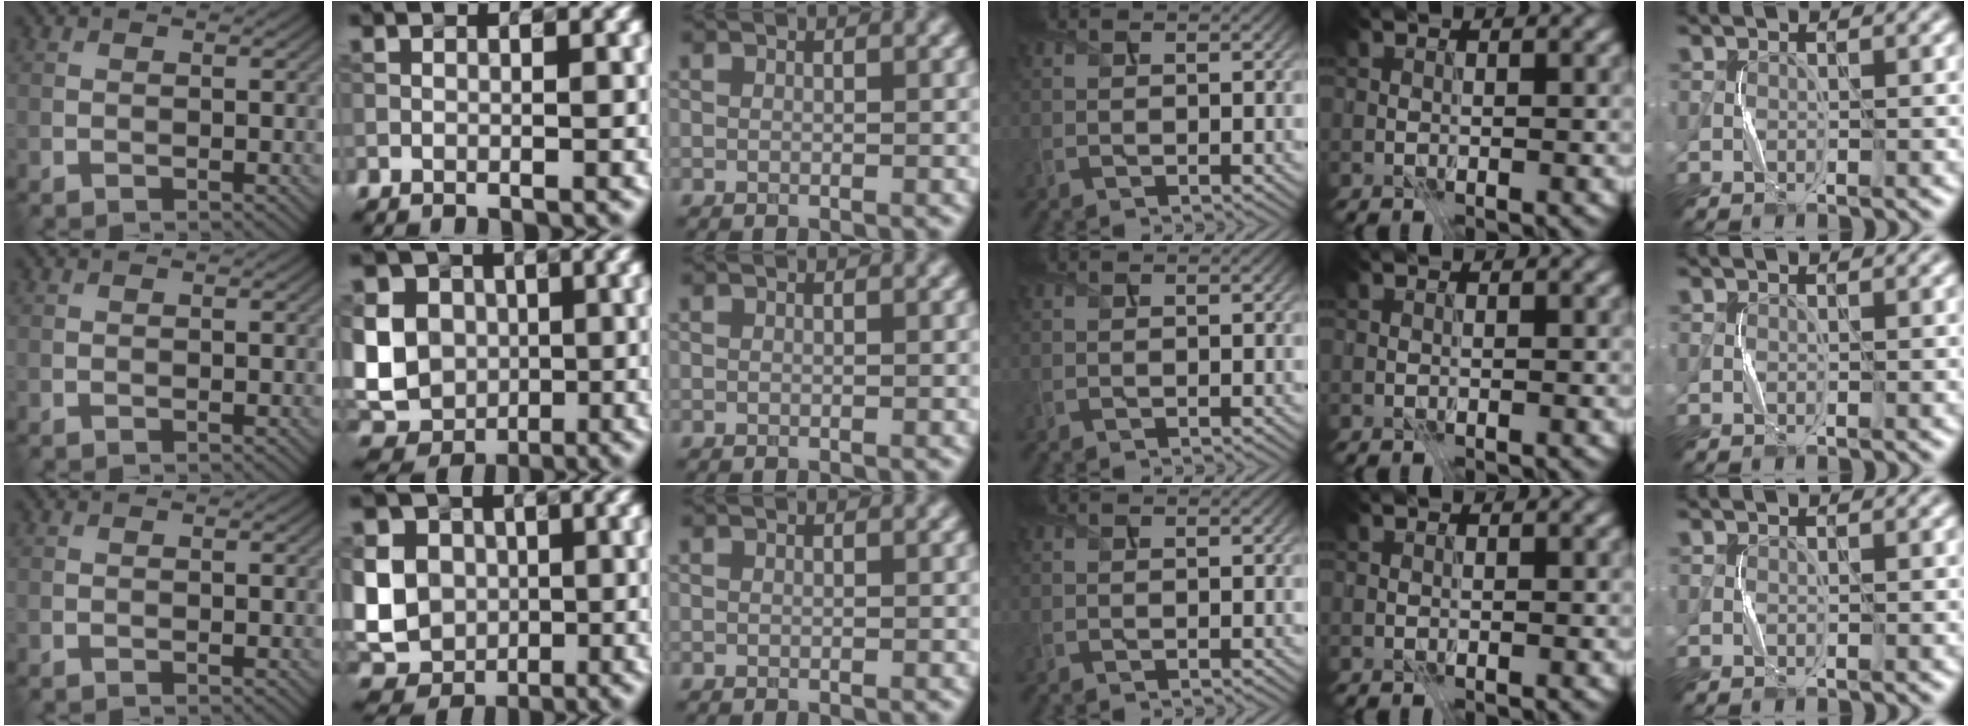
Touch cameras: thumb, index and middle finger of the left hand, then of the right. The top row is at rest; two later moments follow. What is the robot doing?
{"motion": "press", "object": "toy piano key"}